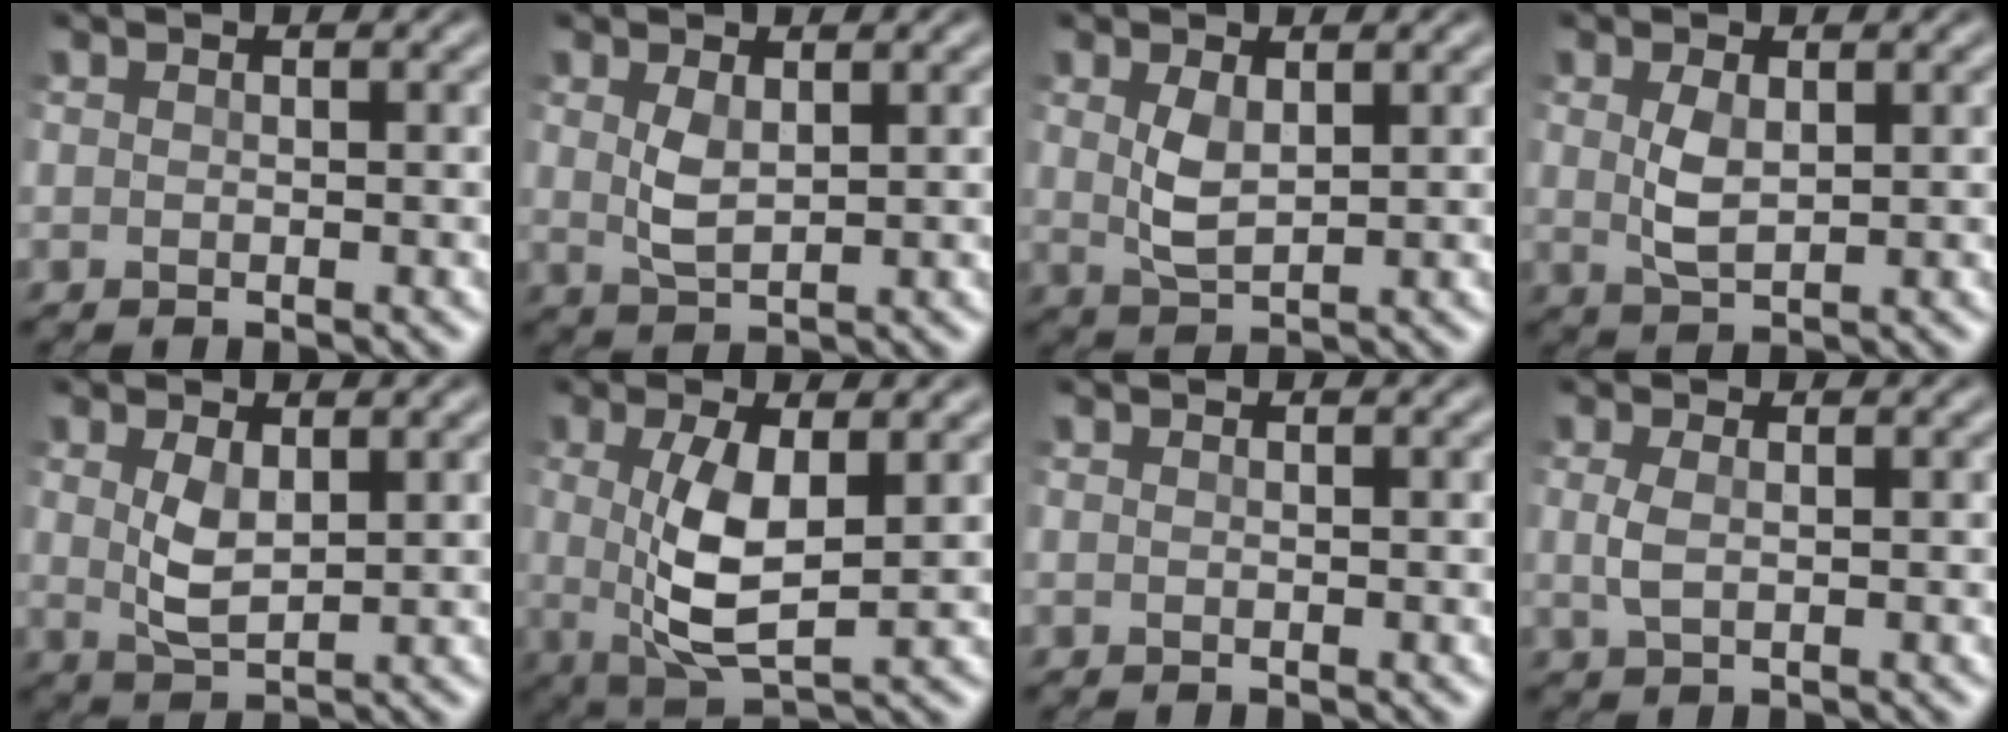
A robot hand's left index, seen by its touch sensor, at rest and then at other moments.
{"total": 2.2, "force": [0.4, 1.0, 1.8], "torque": [-0.045, -0.001, 0.013]}
{"total": 2.5, "force": [0.5, 1.2, 2.1], "torque": [-0.052, -0.001, 0.015]}
{"total": 2.5, "force": [0.3, 1.2, 2.1], "torque": [-0.050, -0.001, 0.008]}
{"total": 2.8, "force": [0.5, 1.3, 2.4], "torque": [-0.058, -0.002, 0.015]}
{"total": 5.4, "force": [0.3, 1.6, 5.1], "torque": [-0.113, -0.007, 0.008]}
{"total": 0.0}
{"total": 1.8, "force": [-0.1, 0.8, 1.6], "torque": [-0.038, 0.000, -0.001]}